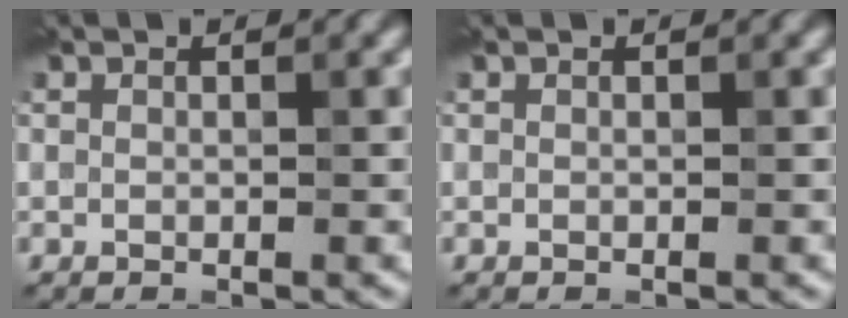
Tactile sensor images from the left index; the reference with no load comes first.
{"total": 0.0}